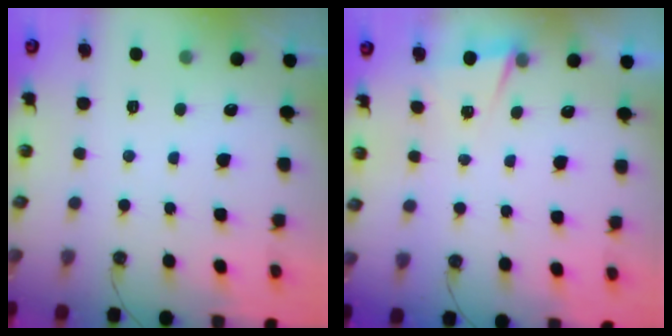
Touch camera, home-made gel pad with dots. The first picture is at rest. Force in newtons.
{"total": 2.4, "press": 2.2, "slide": 1.1}